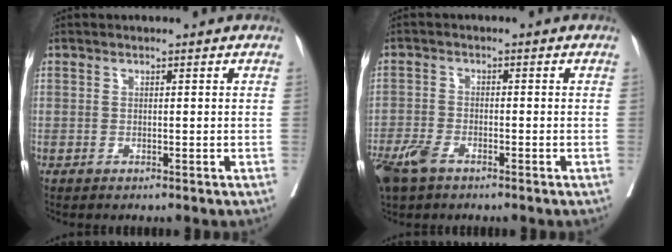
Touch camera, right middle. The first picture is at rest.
{"total": 5.6, "force": [-3.9, 2.2, 3.3], "torque": [-0.073, -0.008, -0.074]}